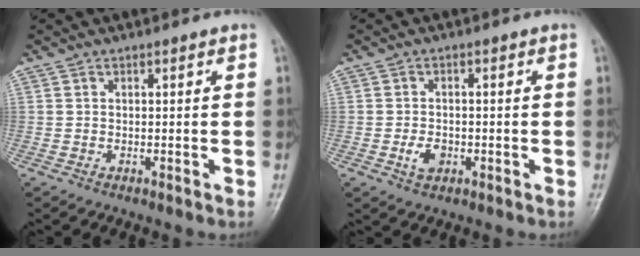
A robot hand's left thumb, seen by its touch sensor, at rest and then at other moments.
{"total": 3.3, "force": [-1.1, 2.3, 2.1], "torque": [-0.031, 0.002, -0.018]}